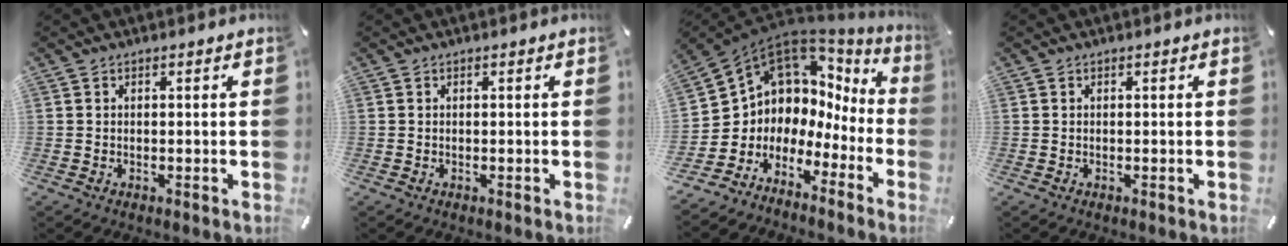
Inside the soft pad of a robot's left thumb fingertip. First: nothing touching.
{"total": 0.0}
{"total": 4.8, "force": [1.5, 4.4, -1.2], "torque": [-0.015, -0.062, 0.034]}
{"total": 0.0}